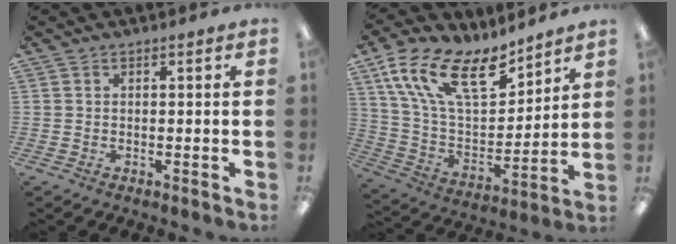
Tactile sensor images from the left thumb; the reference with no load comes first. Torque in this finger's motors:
{"motor_torque": [0.34, 0.34, 1.26, -1.51, 0.32]}